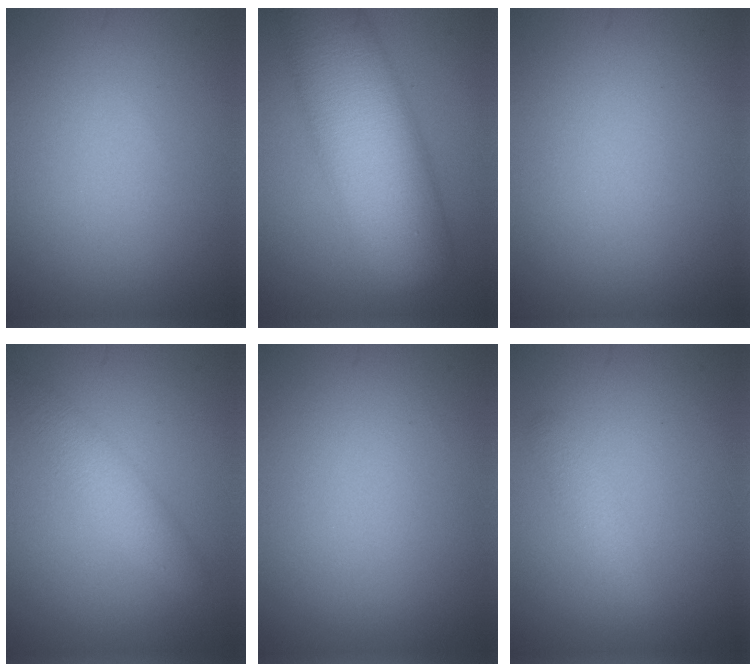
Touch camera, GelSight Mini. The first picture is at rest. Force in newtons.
{"total": 12.0, "press": 12.0, "slide": 0.5}
{"total": 0.0}
{"total": 2.9, "press": 2.9, "slide": 0.1}
{"total": 0.0}
{"total": 1.6, "press": 1.6, "slide": 0.1}